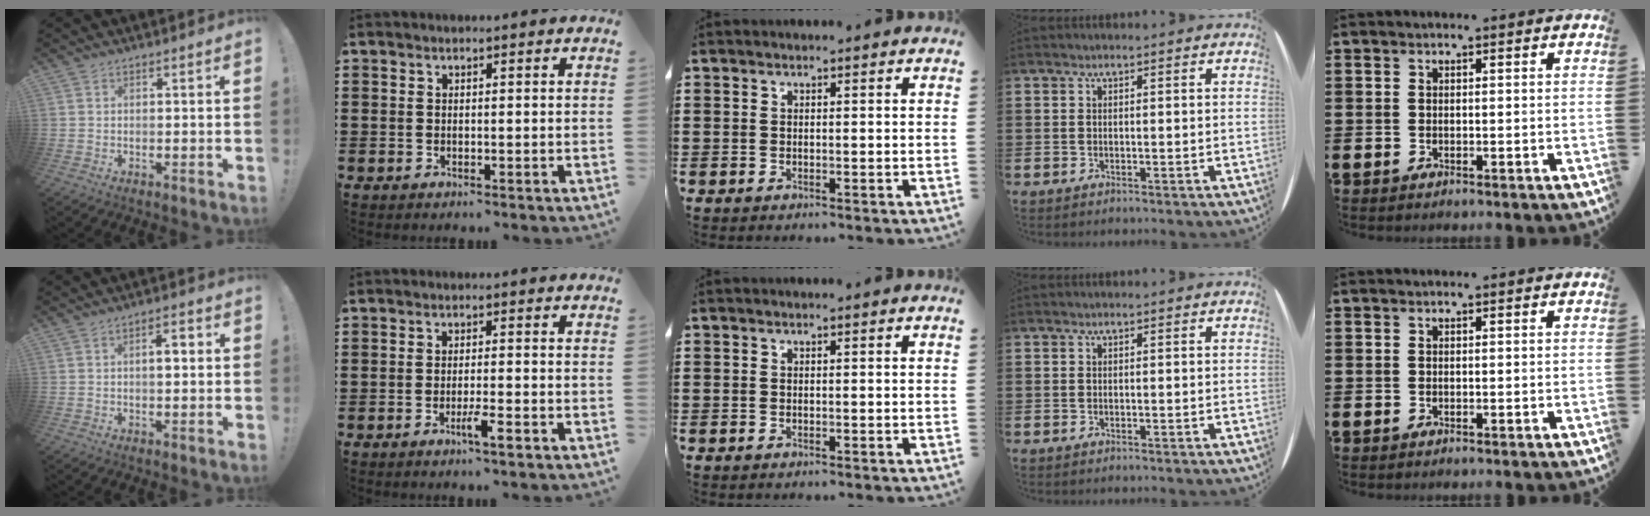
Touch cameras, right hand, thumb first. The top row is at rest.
{"thumb": {"total": 3.4, "force": [0.1, 1.4, 3.1], "torque": [-0.046, 0.008, -0.005]}, "index": {"total": 3.4, "force": [-2.1, 0.2, 2.7], "torque": [-0.049, -0.005, -0.037]}}